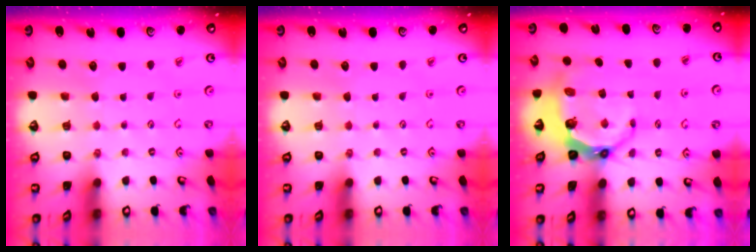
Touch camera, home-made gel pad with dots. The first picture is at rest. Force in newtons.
{"total": 0.0}
{"total": 8.8, "press": 7.8, "slide": 3.9}